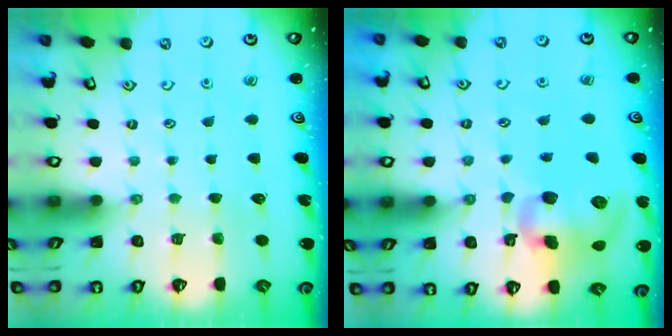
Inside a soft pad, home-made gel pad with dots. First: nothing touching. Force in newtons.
{"total": 13.1, "press": 13.1, "slide": 1.0}